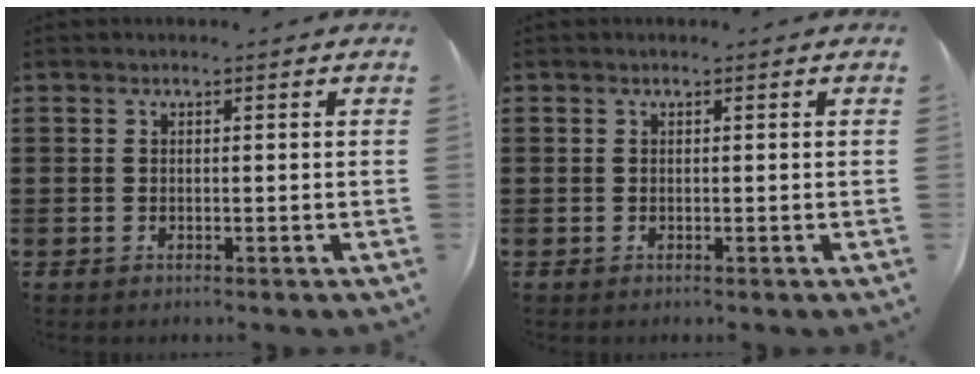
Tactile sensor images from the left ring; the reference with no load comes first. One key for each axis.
{"total": 0.0}